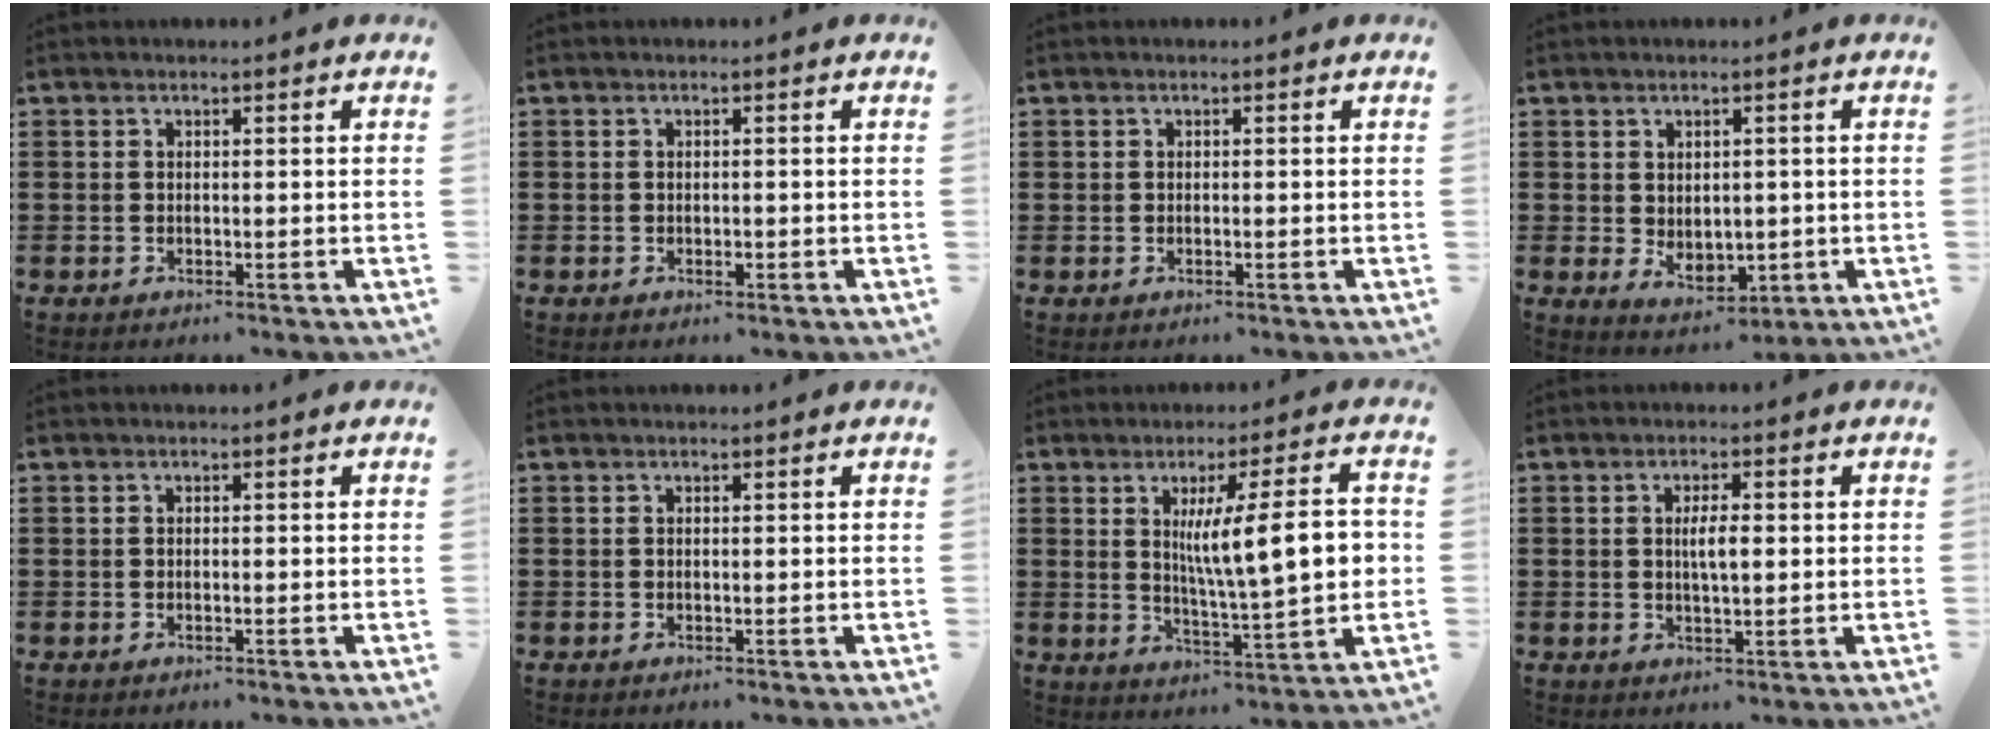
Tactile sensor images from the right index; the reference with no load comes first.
{"total": 1.1, "force": [-0.3, 0.5, 0.9], "torque": [-0.017, -0.002, -0.005]}
{"total": 0.0}
{"total": 3.5, "force": [0.5, 2.7, 2.2], "torque": [-0.039, 0.002, 0.009]}
{"total": 0.0}
{"total": 0.0}
{"total": 11.8, "force": [2.0, 2.0, 11.4], "torque": [-0.186, -0.002, 0.025]}
{"total": 3.5, "force": [0.3, 0.9, 3.4], "torque": [-0.064, 0.001, 0.003]}